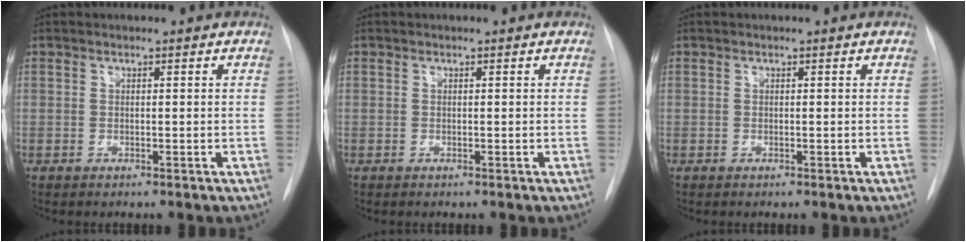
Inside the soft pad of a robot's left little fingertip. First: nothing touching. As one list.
[{"total": 0.0}, {"total": 0.0}]